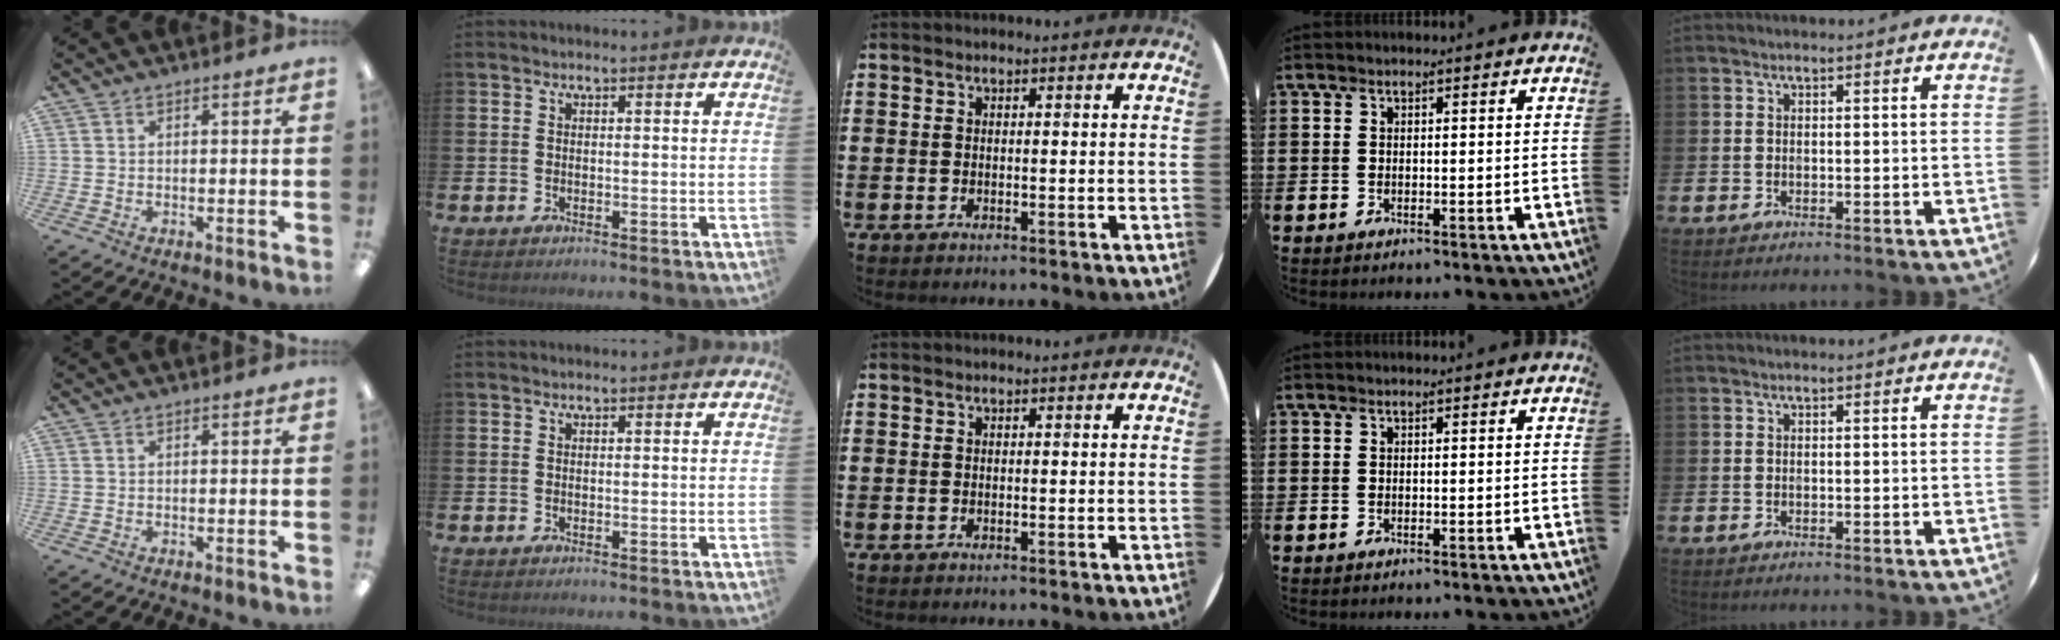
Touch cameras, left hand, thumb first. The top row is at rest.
{}